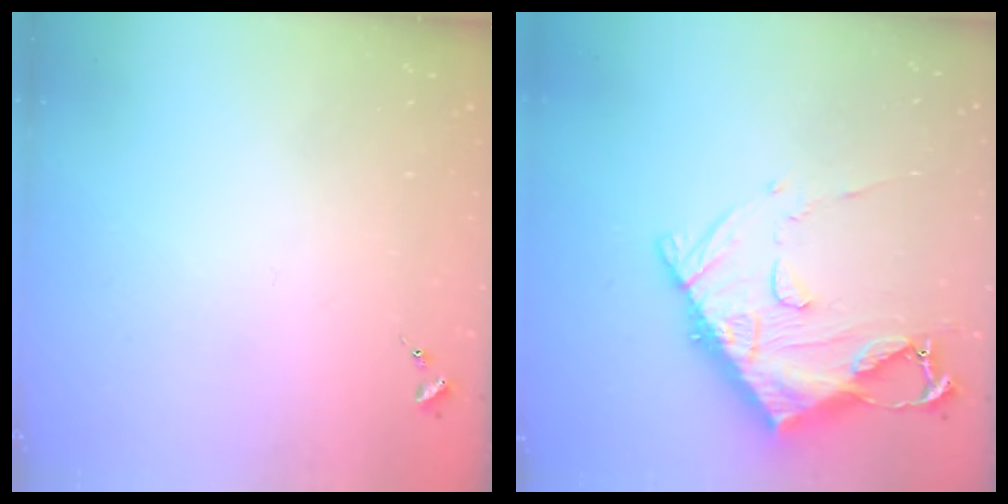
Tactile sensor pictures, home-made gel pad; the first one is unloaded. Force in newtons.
{"total": 15.2, "press": 15.1, "slide": 1.6}